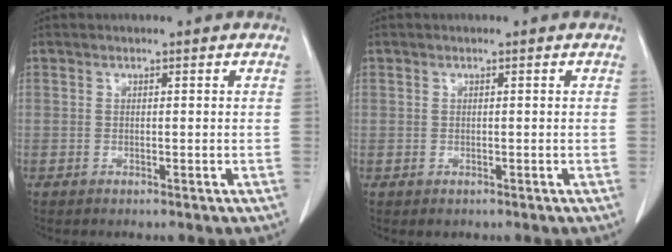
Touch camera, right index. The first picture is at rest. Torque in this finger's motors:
{"motor_torque": [-1.75, 0.37, -0.65, -0.21]}